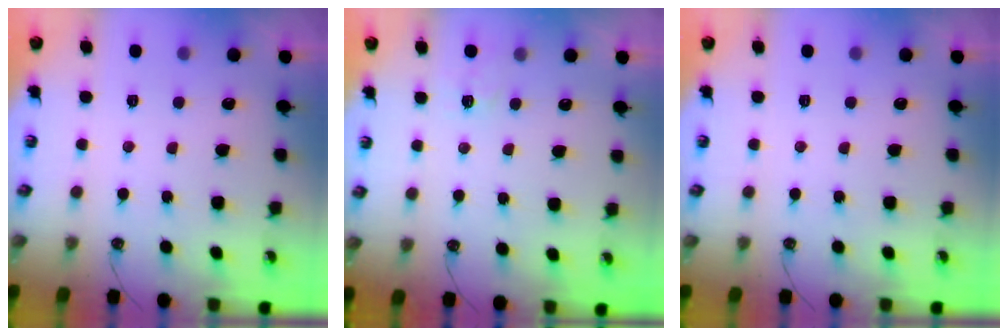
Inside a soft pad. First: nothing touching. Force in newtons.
{"total": 3.9, "press": 3.9, "slide": 0.6}
{"total": 0.0}